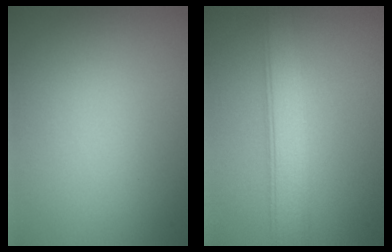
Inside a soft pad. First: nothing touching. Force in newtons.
{"total": 4.9, "press": 4.9, "slide": 0.3}